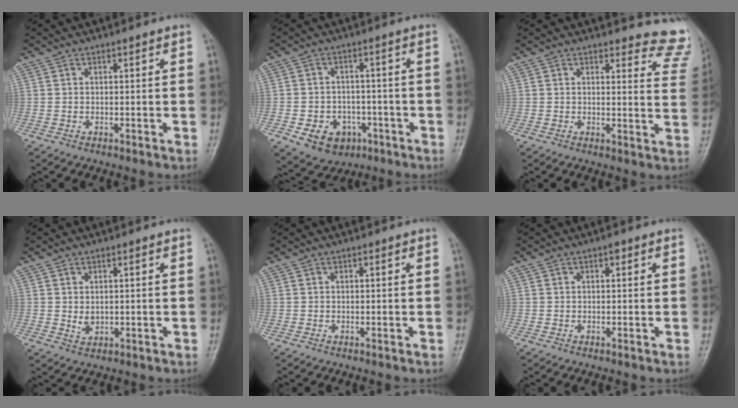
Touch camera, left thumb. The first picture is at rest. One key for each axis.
{"total": 8.9, "fx": -3.8, "fy": 7.1, "fz": 3.9, "tx": -0.044, "ty": 0.025, "tz": -0.047}
{"total": 9.6, "fx": 9.2, "fy": 2.4, "fz": 0.8, "tx": 0.043, "ty": -0.084, "tz": 0.066}
{"total": 1.9, "fx": 0.2, "fy": 1.3, "fz": 1.3, "tx": -0.017, "ty": -0.007, "tz": 0.010}
{"total": 0.0}
{"total": 0.9, "fx": 0.4, "fy": 0.5, "fz": 0.7, "tx": -0.006, "ty": 0.002, "tz": 0.003}